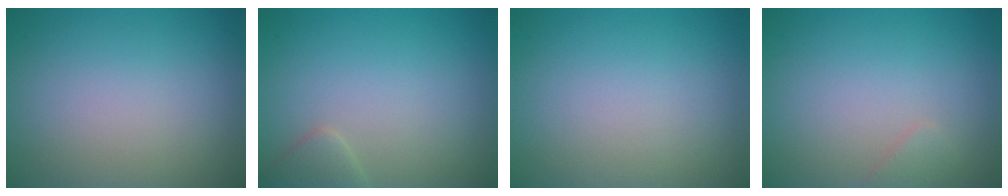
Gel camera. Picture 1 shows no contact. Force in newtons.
{"total": 1.5, "press": 1.5, "slide": 0.1}
{"total": 0.0}
{"total": 0.9, "press": 0.9, "slide": 0.1}